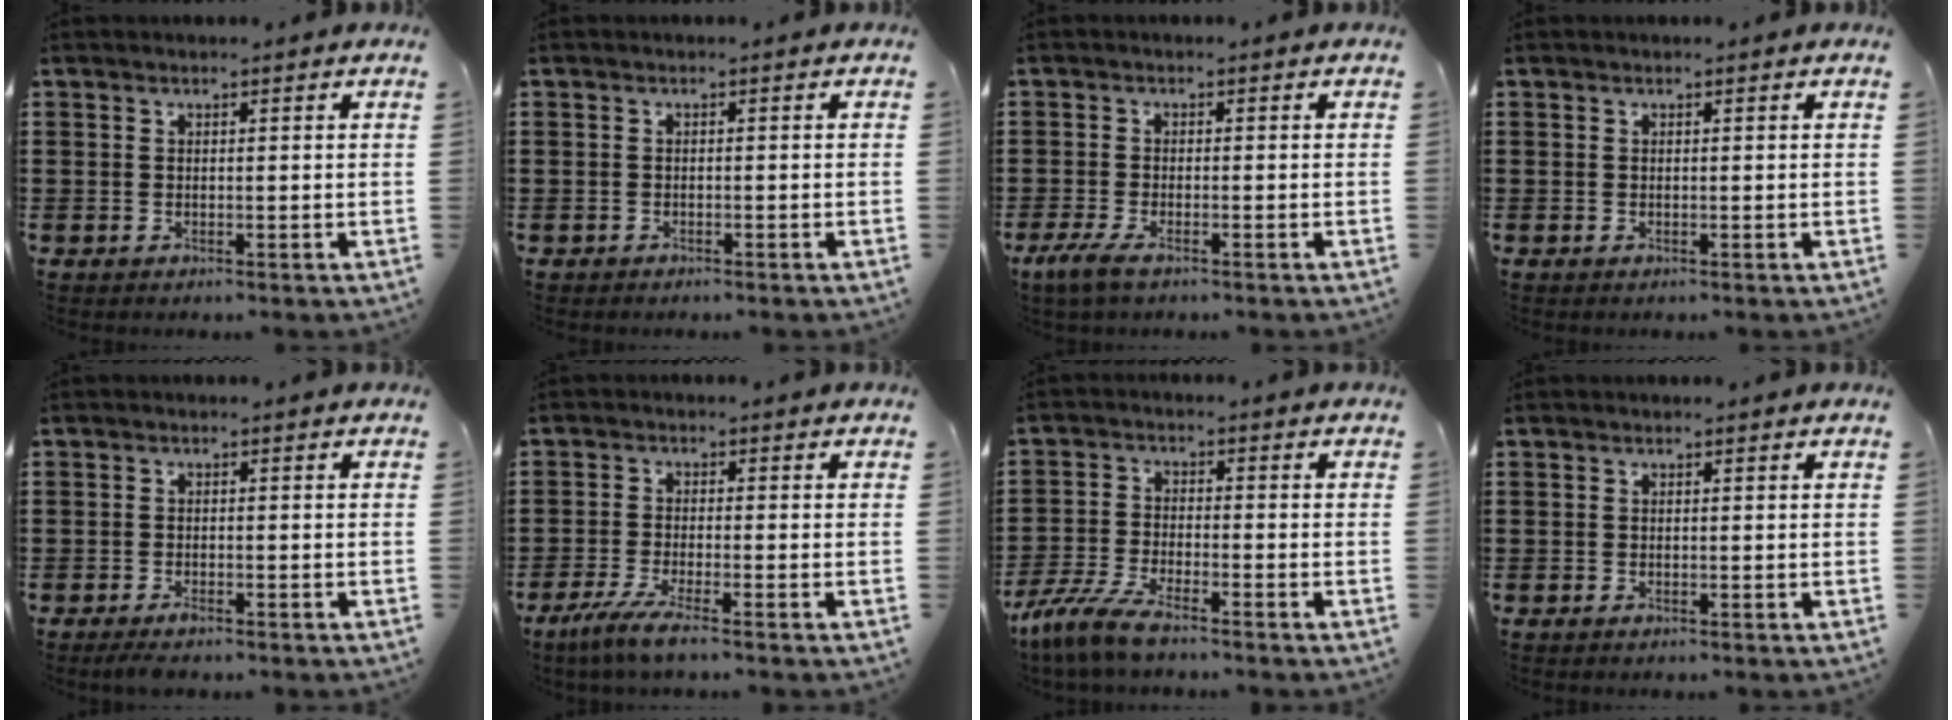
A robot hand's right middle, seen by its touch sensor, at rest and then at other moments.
{"total": 0.8, "force": [-0.7, 0.4, -0.1], "torque": [0.000, 0.003, -0.016]}
{"total": 2.9, "force": [-1.8, 0.8, 2.1], "torque": [-0.058, -0.004, -0.041]}
{"total": 0.0}
{"total": 1.5, "force": [-1.2, 0.3, 0.8], "torque": [-0.025, -0.006, -0.025]}
{"total": 4.4, "force": [-3.4, 0.1, 2.8], "torque": [-0.075, -0.020, -0.070]}
{"total": 6.1, "force": [-5.3, 0.7, 2.9], "torque": [-0.080, -0.010, -0.108]}
{"total": 0.0}